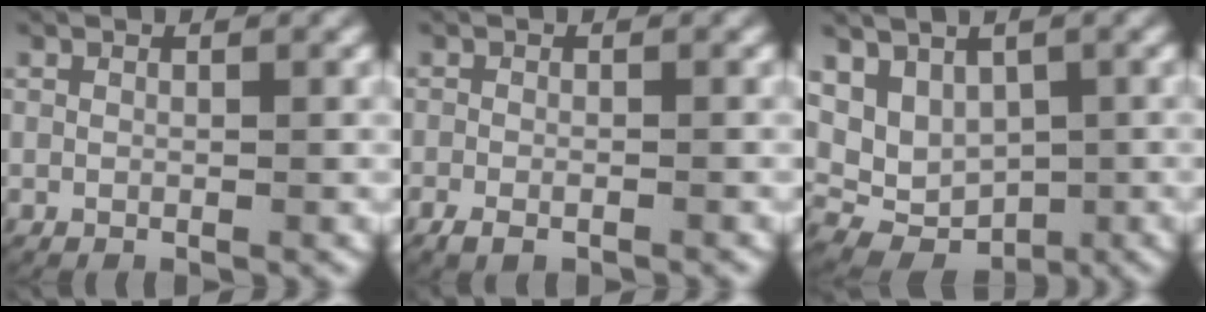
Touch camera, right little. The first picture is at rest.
{"total": 2.1, "force": [-1.5, 1.1, 1.0], "torque": [-0.026, -0.003, -0.026]}
{"total": 8.9, "force": [-0.8, 7.7, 4.3], "torque": [-0.106, -0.036, -0.006]}